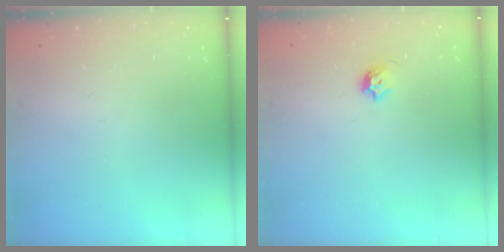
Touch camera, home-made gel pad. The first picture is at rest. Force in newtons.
{"total": 4.7, "press": 4.6, "slide": 1.2}